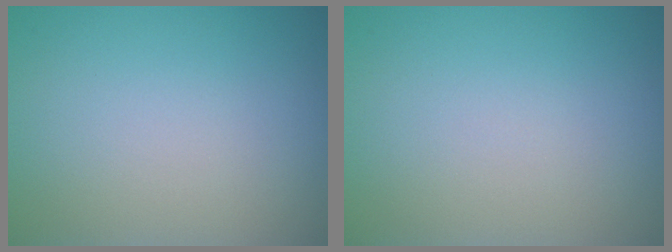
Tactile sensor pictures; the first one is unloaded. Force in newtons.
{"total": 0.0}